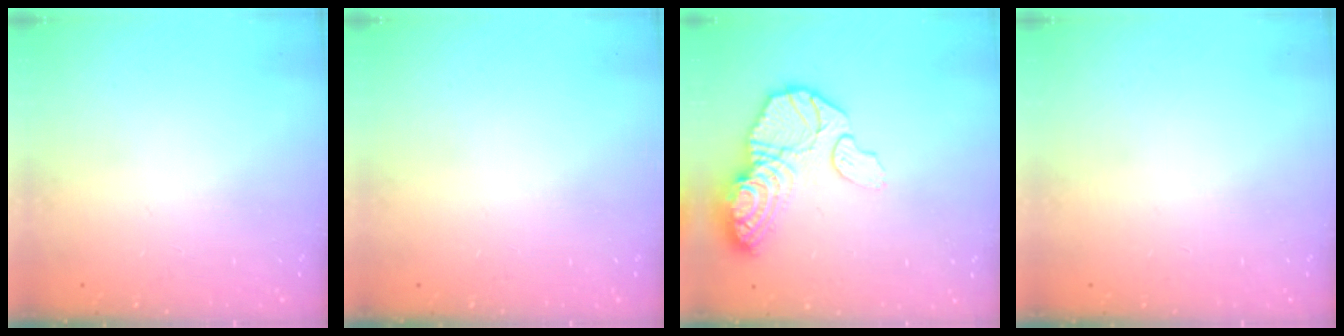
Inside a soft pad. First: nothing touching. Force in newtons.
{"total": 0.0}
{"total": 15.5, "press": 15.5, "slide": 1.4}
{"total": 0.0}